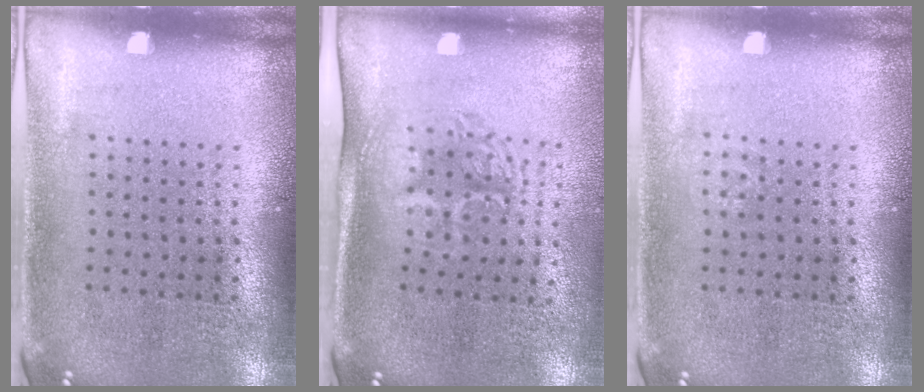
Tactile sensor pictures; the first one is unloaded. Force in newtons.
{"total": 1.8, "press": 1.3, "slide": 1.1}
{"total": 0.7, "press": 0.7, "slide": 0.1}